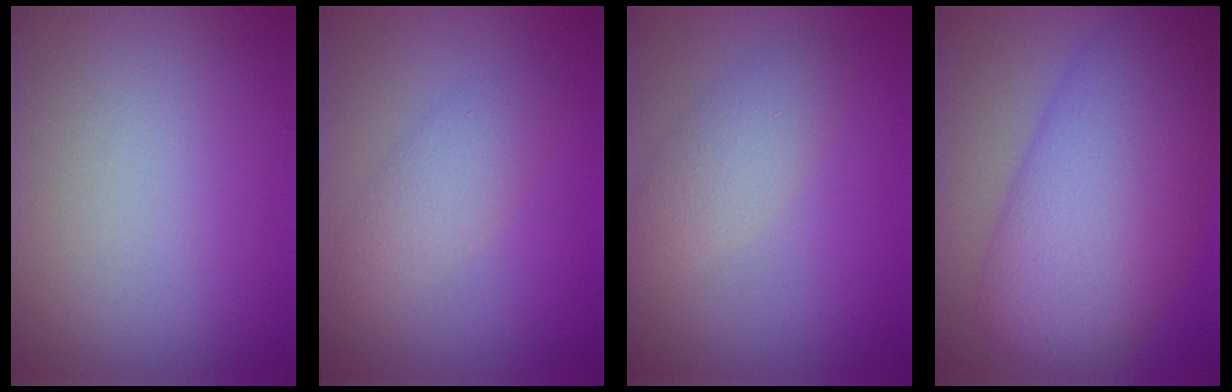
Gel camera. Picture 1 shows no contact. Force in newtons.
{"total": 2.5, "press": 2.5, "slide": 0.2}
{"total": 2.6, "press": 2.6, "slide": 0.2}
{"total": 11.5, "press": 11.5, "slide": 0.1}